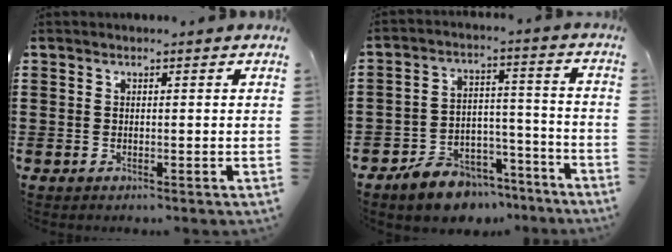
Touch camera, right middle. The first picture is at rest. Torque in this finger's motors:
{"motor_torque": [1.49, -0.65, 0.13, 0.06]}